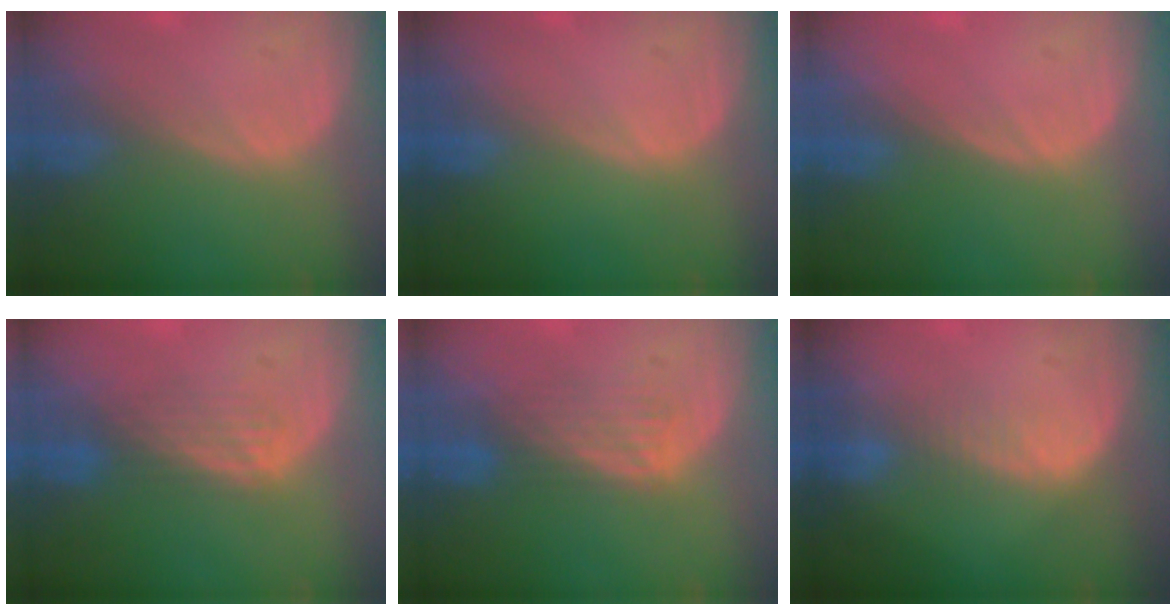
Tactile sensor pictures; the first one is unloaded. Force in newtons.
{"total": 0.0}
{"total": 0.0}
{"total": 3.5, "press": 3.2, "slide": 1.4}
{"total": 4.3, "press": 3.7, "slide": 2.3}
{"total": 2.4, "press": 2.4, "slide": 0.2}